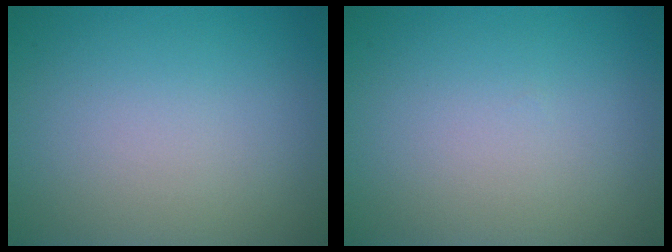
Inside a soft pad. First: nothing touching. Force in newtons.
{"total": 0.0}